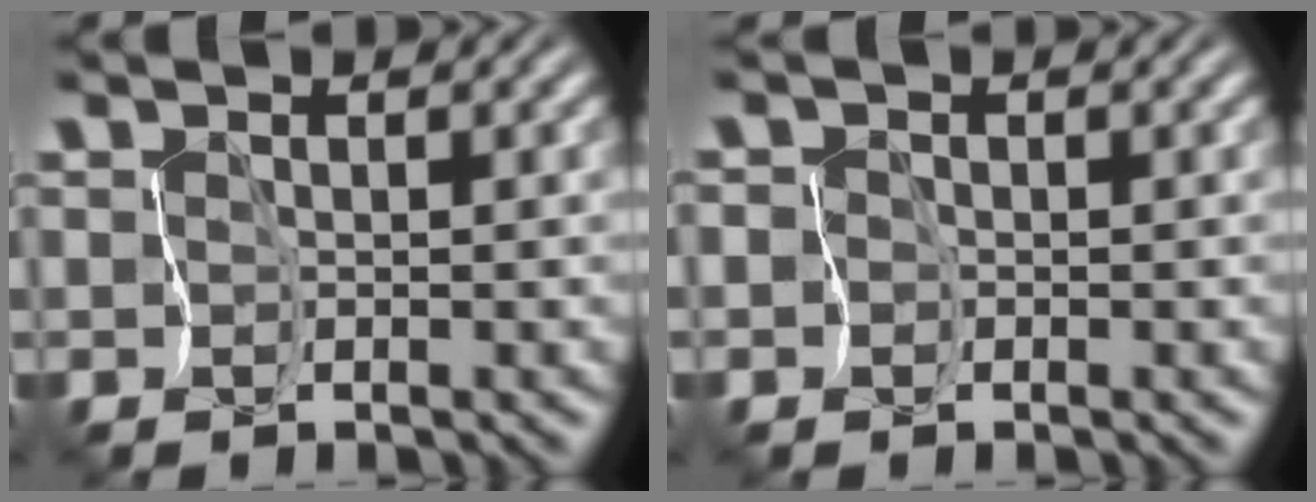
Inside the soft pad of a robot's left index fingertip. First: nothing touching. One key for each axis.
{"total": 2.6, "fx": -0.8, "fy": 2.5, "fz": 0.4, "tx": 0.006, "ty": 0.010, "tz": -0.042}